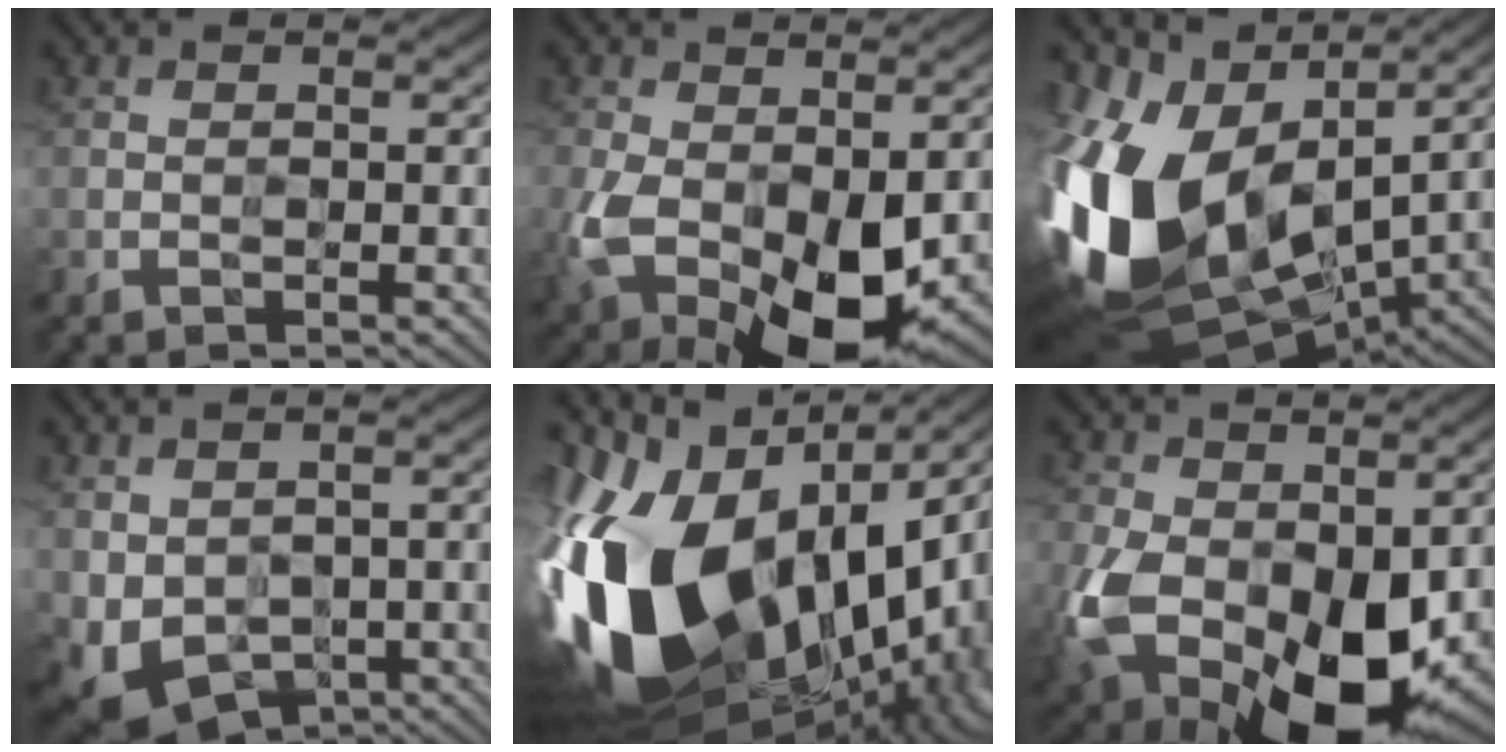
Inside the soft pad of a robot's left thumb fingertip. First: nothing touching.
{"total": 13.5, "force": [-3.2, 8.2, 10.2], "torque": [-0.221, -0.056, -0.031]}
{"total": 18.2, "force": [0.4, 11.6, 14.1], "torque": [-0.354, -0.040, 0.034]}
{"total": 9.7, "force": [-1.1, 7.2, 6.4], "torque": [-0.149, -0.046, 0.020]}
{"total": 21.1, "force": [-2.8, 12.7, 16.5], "torque": [-0.378, -0.068, -0.025]}
{"total": 16.3, "force": [-3.9, 10.4, 11.9], "torque": [-0.250, -0.063, -0.041]}